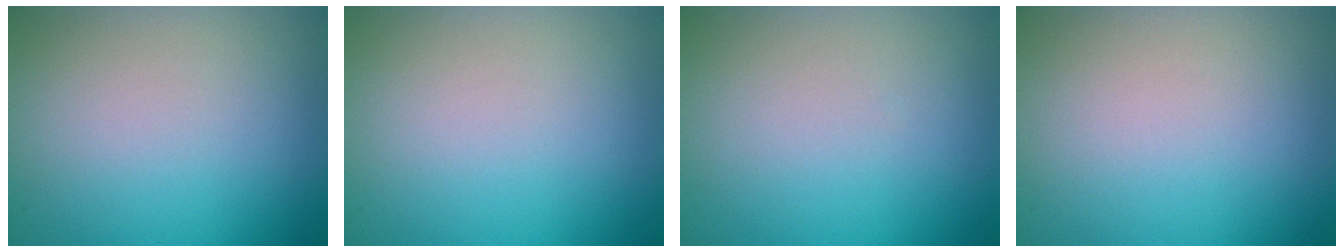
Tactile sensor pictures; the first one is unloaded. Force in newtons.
{"total": 0.0}
{"total": 0.0}
{"total": 0.0}